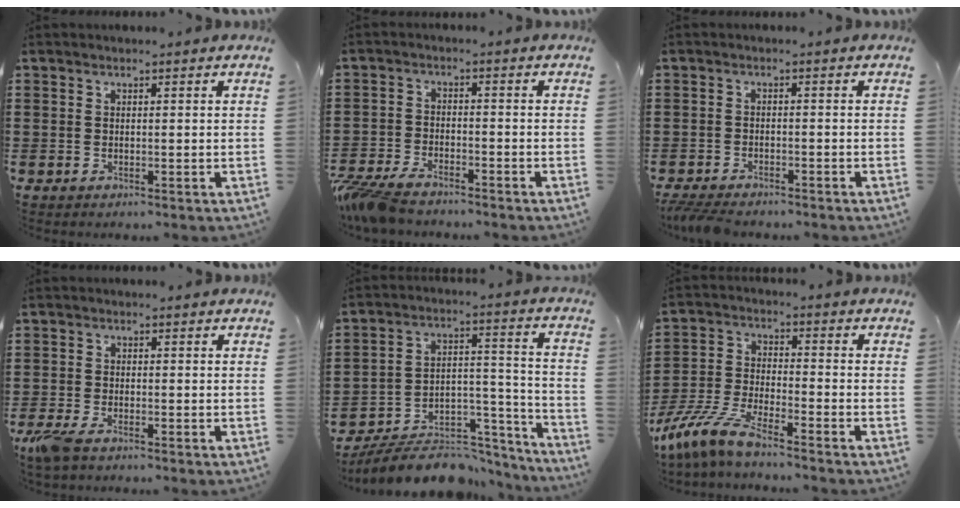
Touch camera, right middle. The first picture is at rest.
{"total": 5.0, "force": [-4.6, 0.9, 1.6], "torque": [-0.061, -0.008, -0.099]}
{"total": 2.7, "force": [-2.5, 0.5, 0.7], "torque": [-0.030, -0.005, -0.057]}
{"total": 2.9, "force": [-2.0, 0.5, 2.0], "torque": [-0.053, -0.008, -0.042]}
{"total": 9.3, "force": [-8.4, 2.5, 3.0], "torque": [-0.035, 0.025, -0.157]}
{"total": 8.1, "force": [-7.0, 0.6, 4.2], "torque": [-0.110, -0.012, -0.142]}